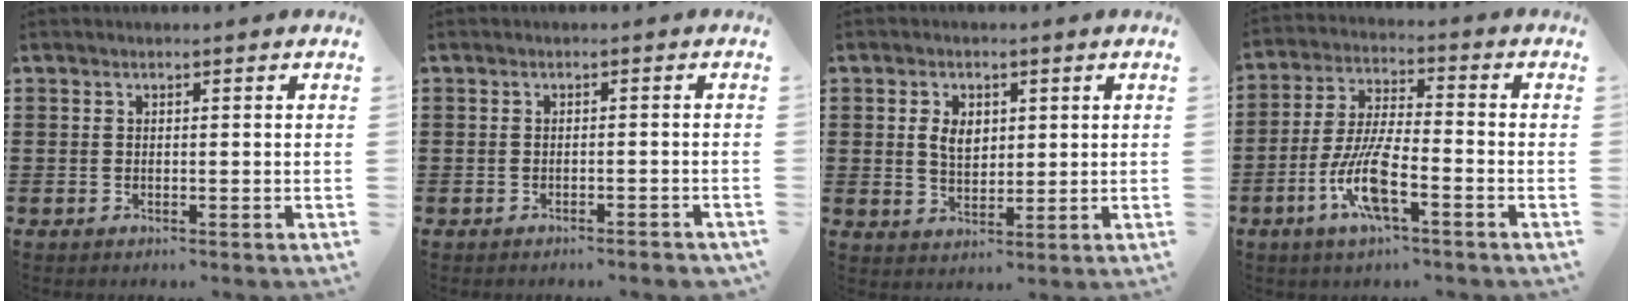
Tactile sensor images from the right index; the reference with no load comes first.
{"total": 1.2, "force": [-1.1, -0.1, 0.3], "torque": [-0.007, 0.002, -0.023]}
{"total": 3.9, "force": [1.0, 2.6, 2.7], "torque": [-0.052, 0.007, 0.015]}
{"total": 9.4, "force": [-4.2, 2.3, 8.2], "torque": [-0.185, -0.013, -0.082]}